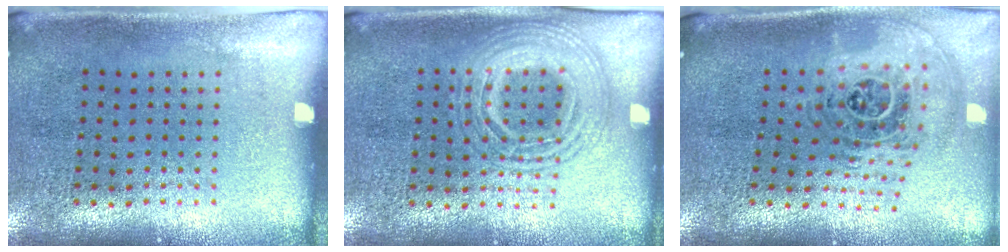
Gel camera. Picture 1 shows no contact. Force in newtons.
{"total": 2.6, "press": 2.6, "slide": 0.3}
{"total": 1.7, "press": 1.4, "slide": 1.0}